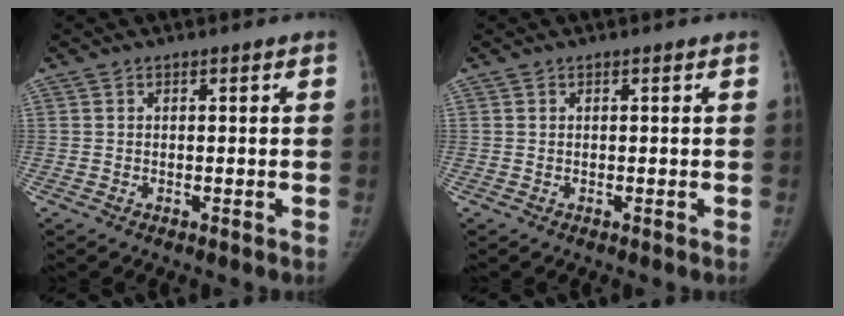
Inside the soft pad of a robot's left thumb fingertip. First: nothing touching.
{"total": 0.0}